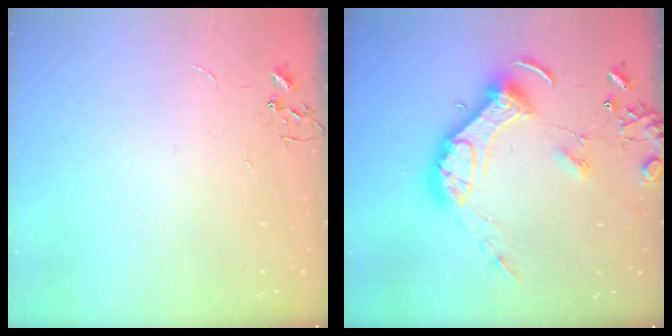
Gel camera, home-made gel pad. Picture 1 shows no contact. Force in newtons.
{"total": 16.4, "press": 16.3, "slide": 2.3}